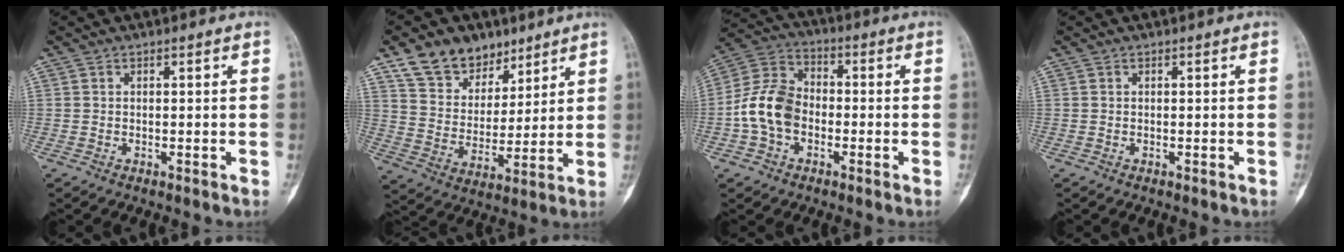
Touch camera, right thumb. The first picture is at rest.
{"total": 13.4, "force": [9.3, 8.6, 4.6], "torque": [-0.041, -0.046, 0.172]}
{"total": 11.1, "force": [-2.4, 8.0, 7.3], "torque": [-0.135, 0.036, -0.058]}
{"total": 0.0}